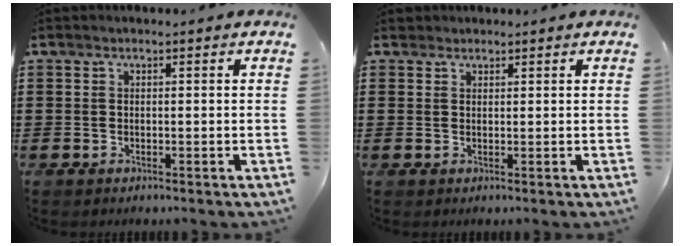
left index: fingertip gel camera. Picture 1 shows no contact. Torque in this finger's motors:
{"motor_torque": [0.91, -0.88, 0.23, -0.01]}